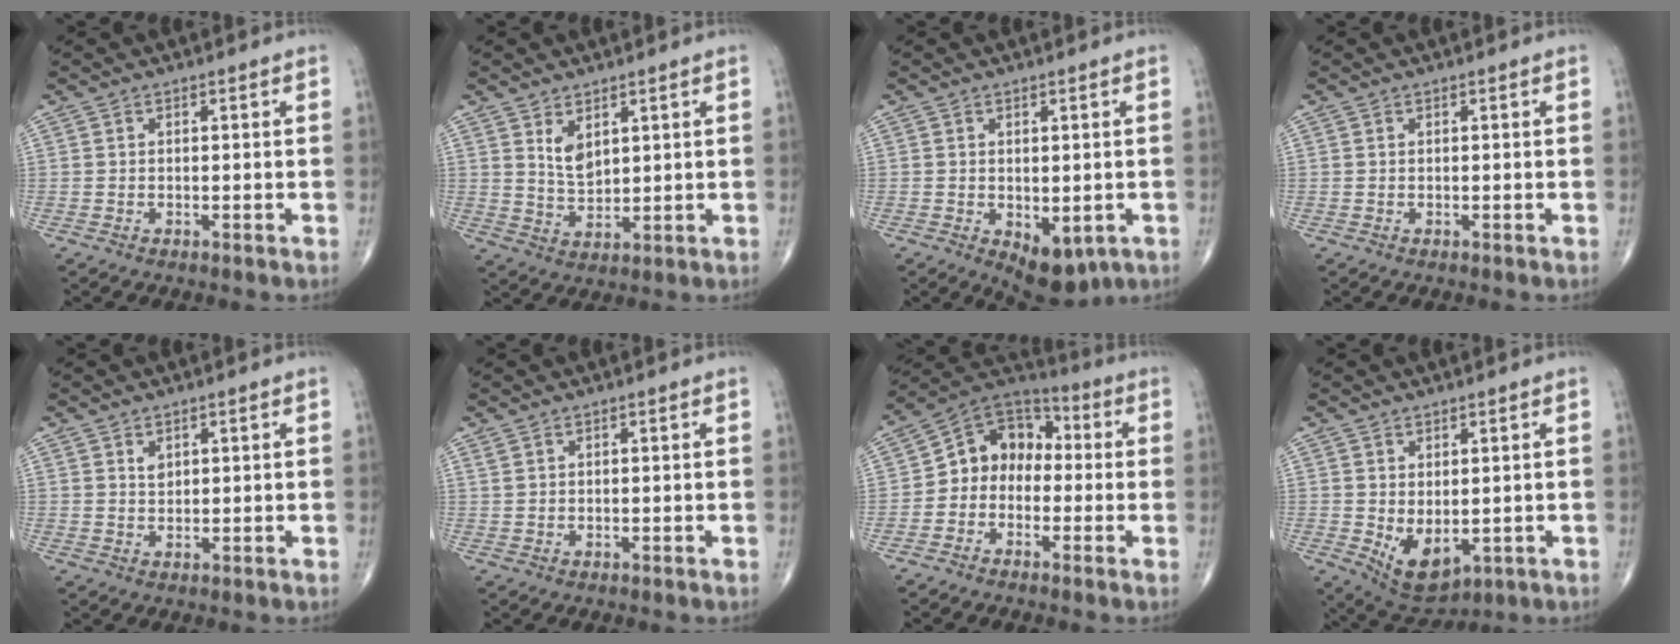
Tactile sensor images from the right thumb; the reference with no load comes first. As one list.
[{"total": 4.7, "force": [2.4, 2.5, 3.2], "torque": [-0.047, -0.022, 0.052]}, {"total": 7.2, "force": [-2.3, 4.0, 5.6], "torque": [-0.057, -0.003, -0.014]}, {"total": 0.0}, {"total": 1.6, "force": [0.9, 1.0, 0.9], "torque": [-0.009, -0.006, 0.020]}, {"total": 0.8, "force": [0.7, 0.2, 0.4], "torque": [-0.009, 0.006, 0.019]}, {"total": 10.4, "force": [-1.3, 8.5, 5.9], "torque": [-0.064, 0.053, -0.045]}, {"total": 7.7, "force": [-0.8, 4.4, 6.3], "torque": [-0.089, -0.010, 0.009]}]